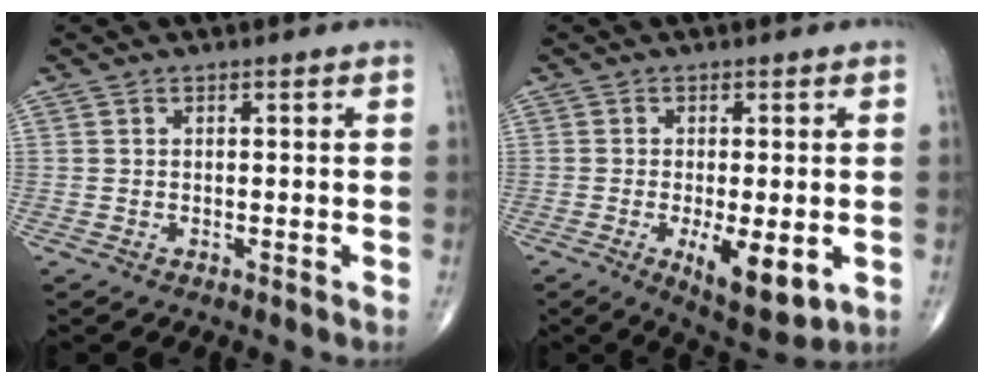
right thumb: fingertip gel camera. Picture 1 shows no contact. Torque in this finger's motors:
{"motor_torque": [1.37, 1.34, 0.42, -0.52, 0.24]}